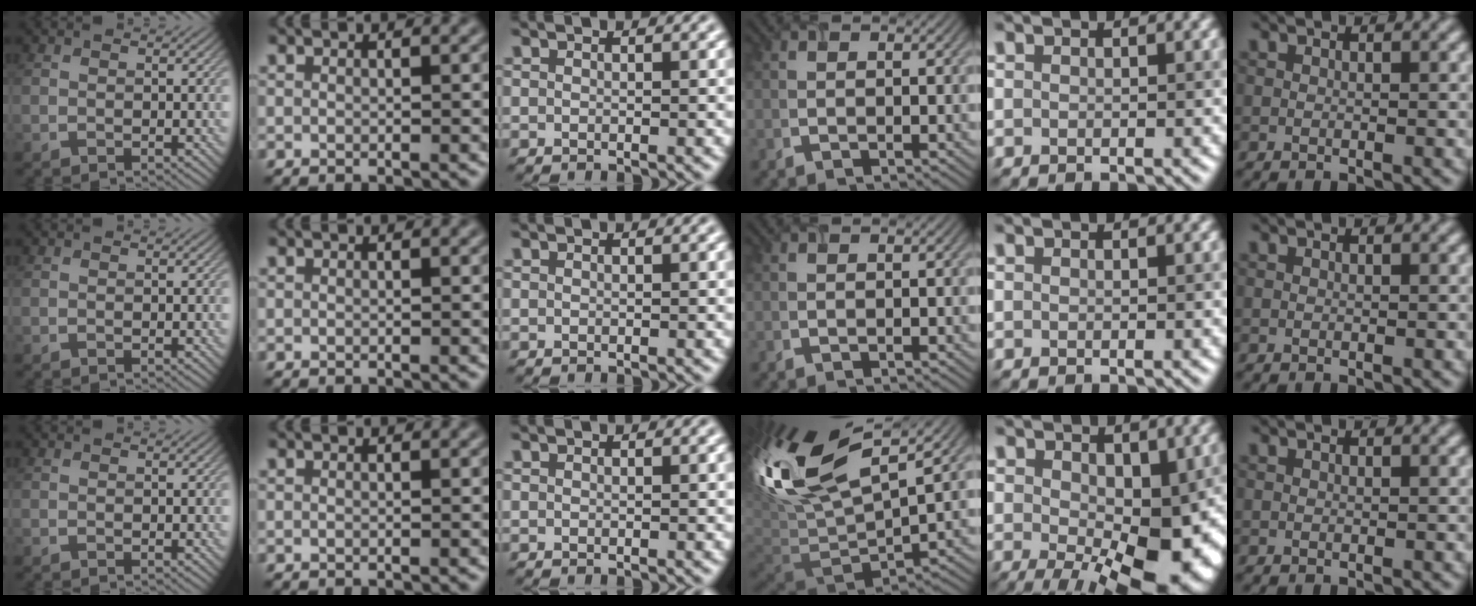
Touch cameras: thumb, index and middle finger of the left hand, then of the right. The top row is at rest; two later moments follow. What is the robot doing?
{"motion": "close", "object": "airpods case & airpods"}